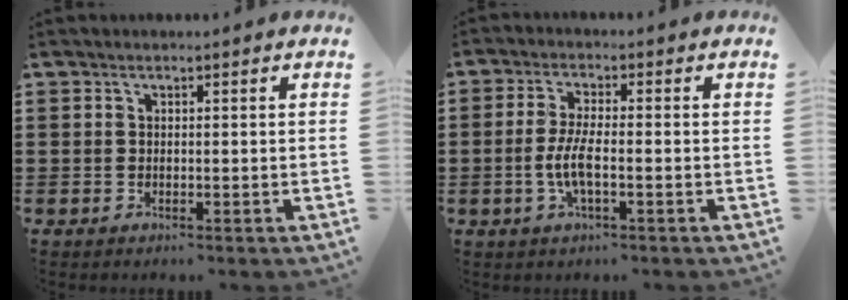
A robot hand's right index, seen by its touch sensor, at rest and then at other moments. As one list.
[{"total": 5.0, "force": [-1.4, 1.1, 4.7], "torque": [-0.111, -0.009, -0.033]}]